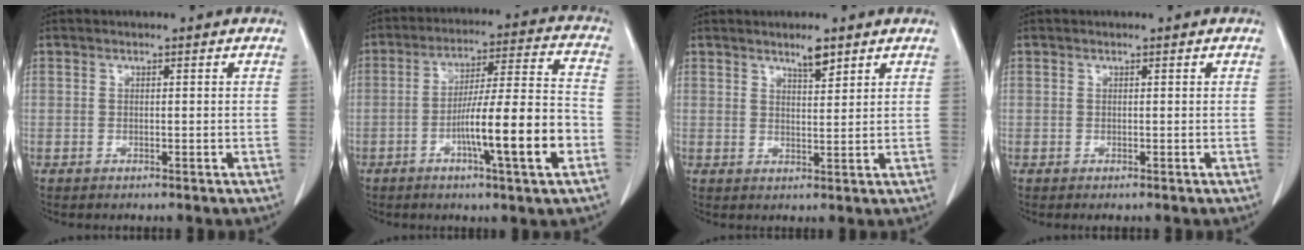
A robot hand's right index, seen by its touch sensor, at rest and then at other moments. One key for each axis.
{"total": 14.6, "fx": -4.9, "fy": 0.3, "fz": 13.8, "tx": -0.223, "ty": 0.006, "tz": -0.079}
{"total": 3.1, "fx": 2.4, "fy": 0.4, "fz": 1.8, "tx": -0.035, "ty": -0.002, "tz": 0.042}
{"total": 0.0}